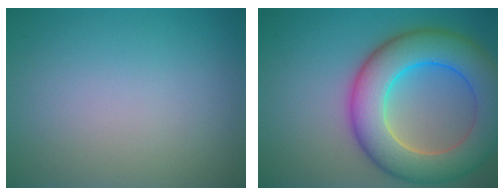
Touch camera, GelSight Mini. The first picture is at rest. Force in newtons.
{"total": 10.1, "press": 10.1, "slide": 0.3}